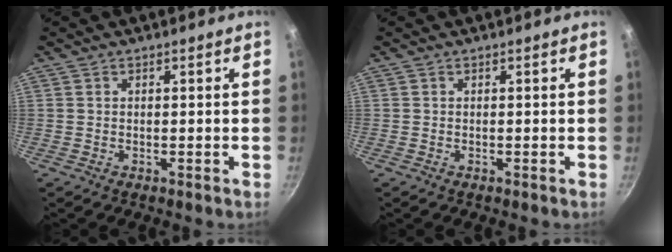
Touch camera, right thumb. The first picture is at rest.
{"total": 0.0}